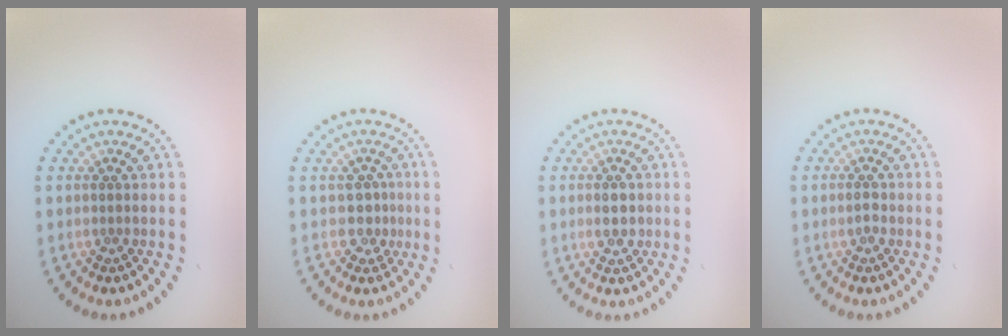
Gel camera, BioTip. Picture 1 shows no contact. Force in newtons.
{"total": 2.0, "press": 1.5, "slide": 1.3}
{"total": 2.5, "press": 2.5, "slide": 0.1}
{"total": 1.0, "press": 1.0, "slide": 0.1}